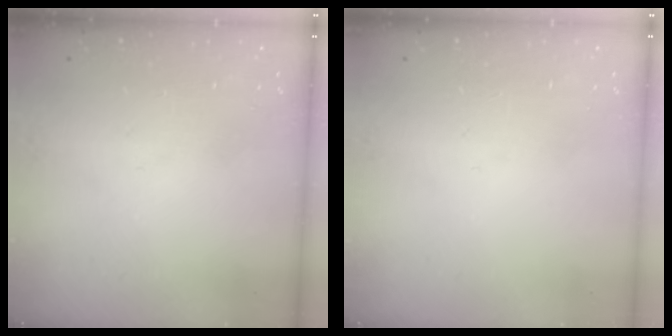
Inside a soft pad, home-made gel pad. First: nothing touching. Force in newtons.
{"total": 0.0}